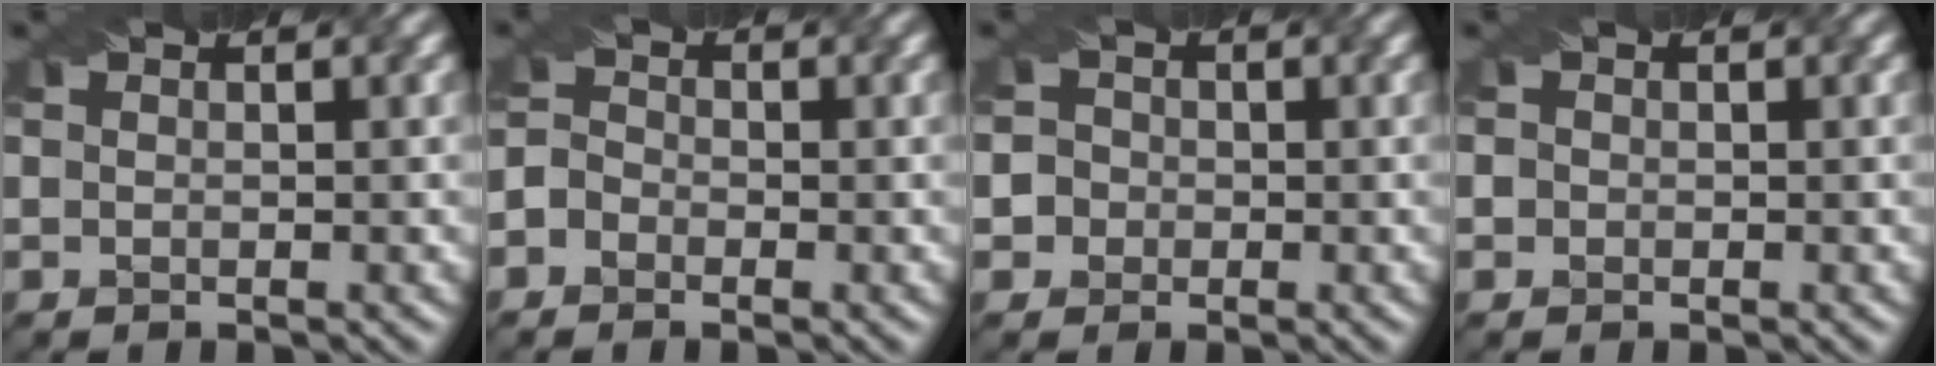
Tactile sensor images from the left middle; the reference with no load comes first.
{"total": 1.9, "force": [-1.3, 1.3, 0.4], "torque": [0.006, 0.011, -0.026]}
{"total": 2.8, "force": [-0.3, 2.7, 0.6], "torque": [0.014, 0.028, -0.023]}
{"total": 1.3, "force": [0.3, 1.1, 0.5], "torque": [0.004, 0.019, -0.007]}